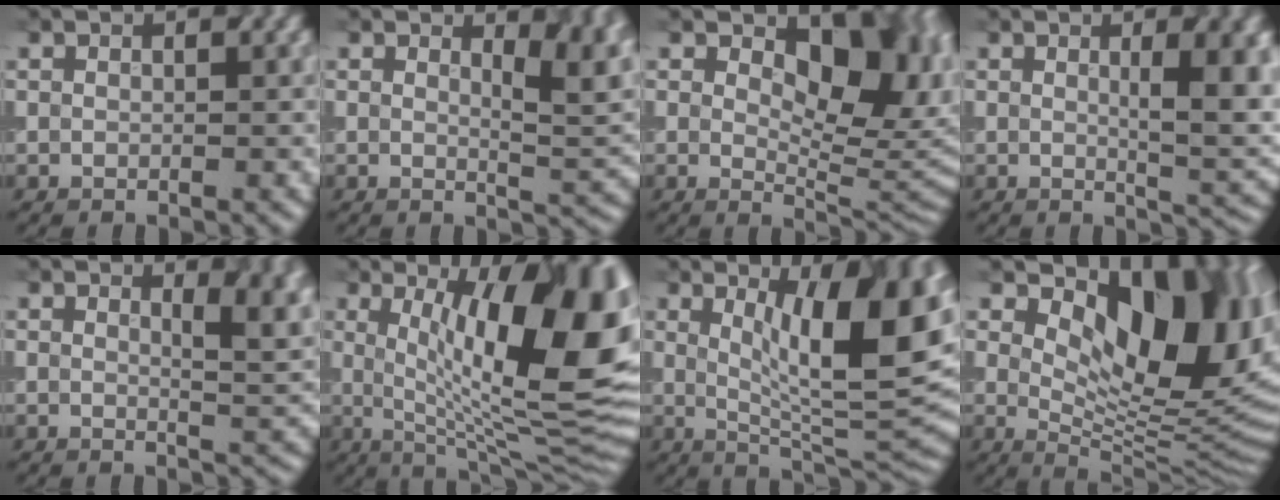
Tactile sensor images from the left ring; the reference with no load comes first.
{"total": 4.4, "force": [1.3, 2.0, 3.8], "torque": [-0.050, -0.007, 0.027]}
{"total": 8.6, "force": [2.0, 4.4, 7.1], "torque": [-0.097, -0.003, 0.035]}
{"total": 6.1, "force": [0.4, 1.8, 5.8], "torque": [-0.075, -0.004, 0.017]}
{"total": 4.2, "force": [1.2, 1.7, 3.7], "torque": [-0.046, -0.004, 0.028]}
{"total": 15.2, "force": [2.6, 4.8, 14.1], "torque": [-0.178, 0.007, 0.040]}
{"total": 11.1, "force": [2.2, 3.1, 10.5], "torque": [-0.145, 0.002, 0.045]}
{"total": 12.8, "force": [4.2, 5.9, 10.6], "torque": [-0.139, 0.001, 0.084]}